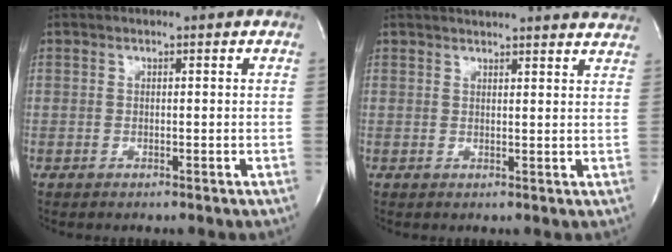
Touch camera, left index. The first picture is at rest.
{"total": 13.8, "force": [13.3, 0.9, 3.5], "torque": [-0.044, -0.012, 0.149]}